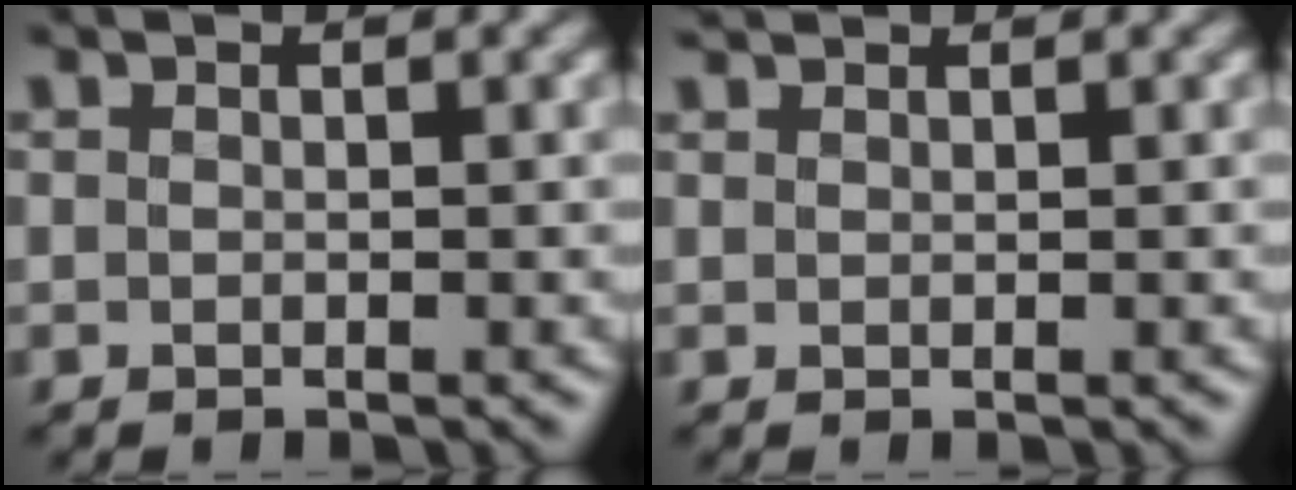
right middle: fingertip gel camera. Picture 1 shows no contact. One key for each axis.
{"total": 1.6, "fx": 1.5, "fy": 0.2, "fz": 0.3, "tx": -0.005, "ty": 0.004, "tz": 0.015}